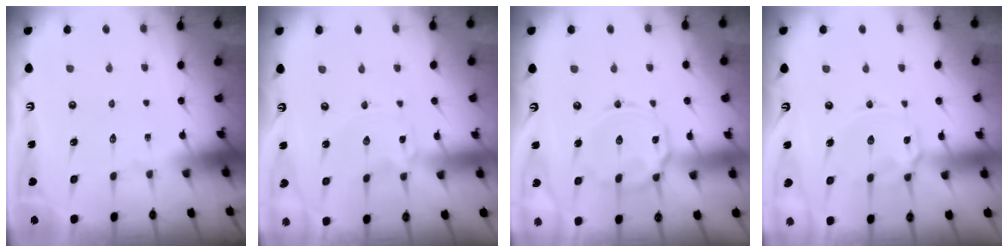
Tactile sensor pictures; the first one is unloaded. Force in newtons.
{"total": 0.0}
{"total": 10.7, "press": 10.7, "slide": 0.8}
{"total": 6.2, "press": 6.2, "slide": 0.6}